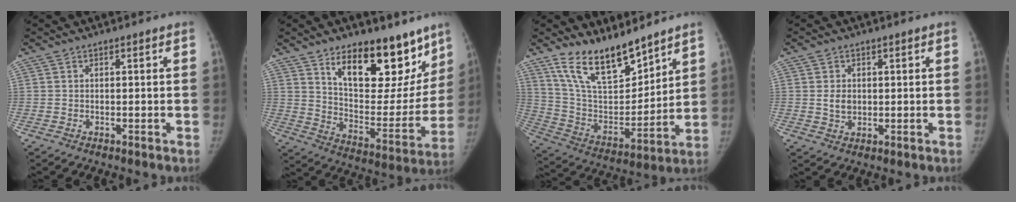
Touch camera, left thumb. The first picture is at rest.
{"total": 21.1, "force": [13.9, 10.0, 12.4], "torque": [-0.114, -0.092, 0.216]}
{"total": 17.2, "force": [13.1, 6.5, 9.0], "torque": [-0.116, -0.078, 0.251]}
{"total": 3.3, "force": [0.4, 2.7, 1.9], "torque": [-0.020, -0.004, 0.012]}